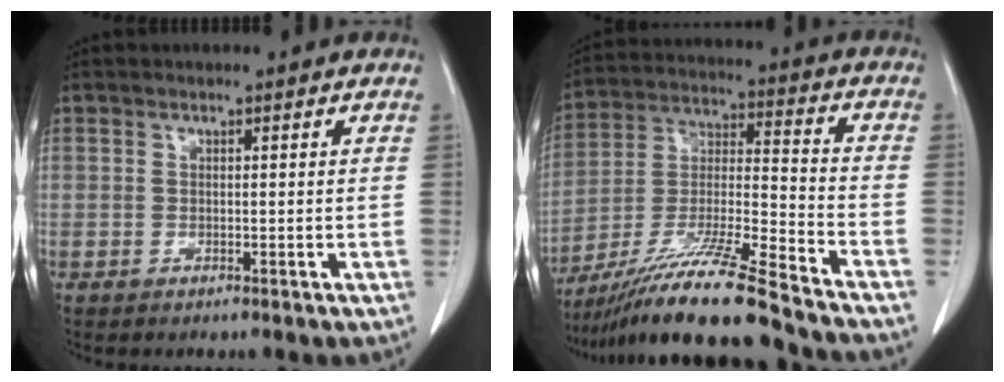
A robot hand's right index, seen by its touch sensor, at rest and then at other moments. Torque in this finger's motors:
{"motor_torque": [1.10, -1.04, 0.75, 0.21]}